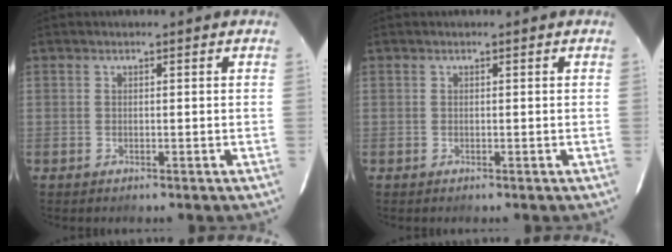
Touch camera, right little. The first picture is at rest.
{"total": 0.0}